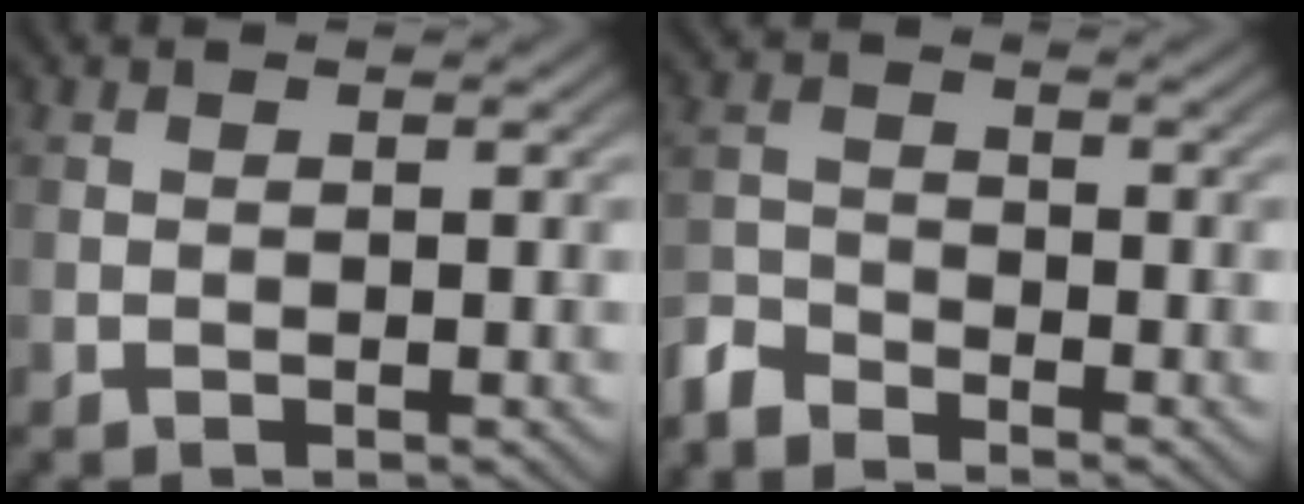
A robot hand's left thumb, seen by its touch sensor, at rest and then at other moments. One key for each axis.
{"total": 4.0, "fx": -3.6, "fy": 1.3, "fz": 1.1, "tx": -0.028, "ty": -0.007, "tz": -0.090}